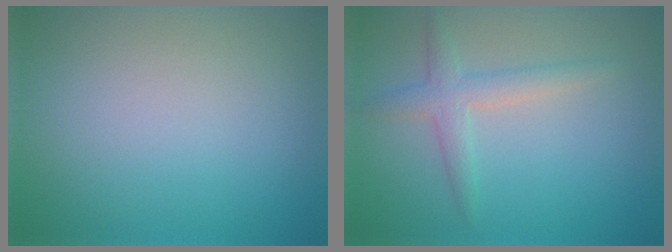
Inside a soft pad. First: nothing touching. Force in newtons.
{"total": 2.5, "press": 2.5, "slide": 0.1}